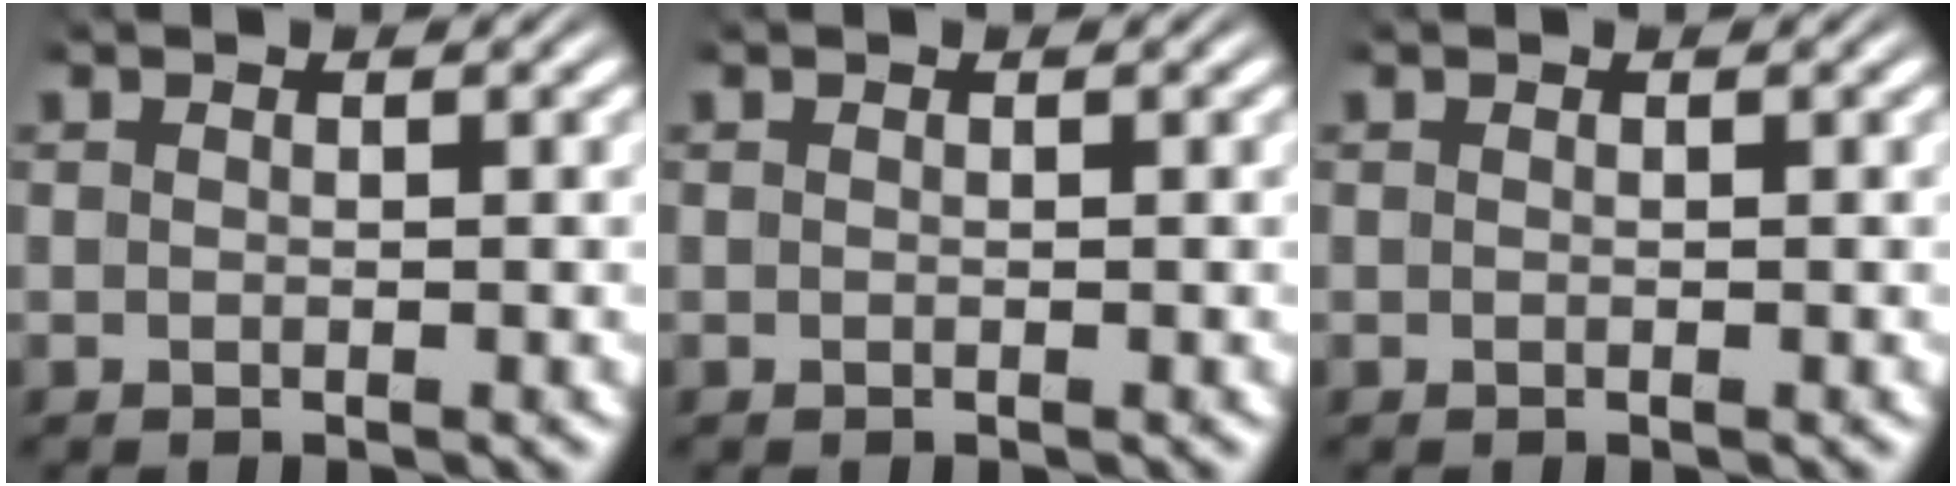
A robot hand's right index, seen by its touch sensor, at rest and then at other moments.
{"total": 0.0}
{"total": 0.0}